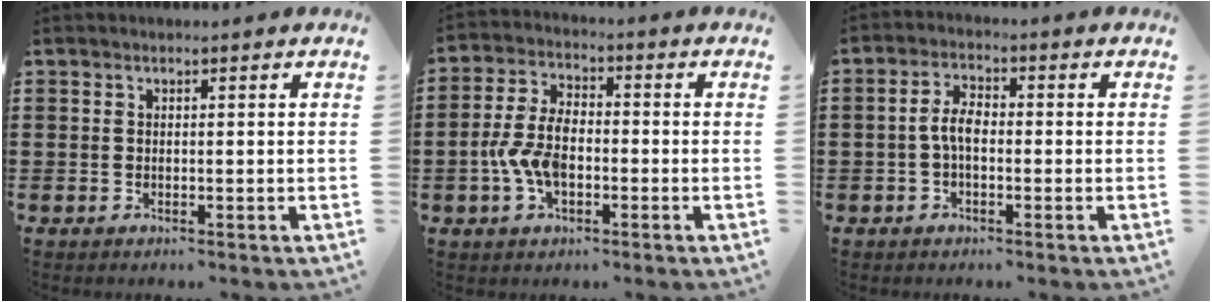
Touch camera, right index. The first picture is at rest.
{"total": 7.1, "force": [-1.8, 3.9, 5.7], "torque": [-0.143, -0.004, -0.041]}
{"total": 3.8, "force": [-0.7, 1.7, 3.3], "torque": [-0.077, 0.002, -0.017]}